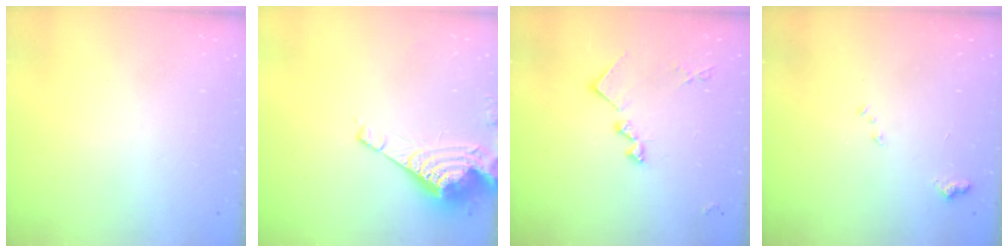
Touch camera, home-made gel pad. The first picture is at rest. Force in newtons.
{"total": 10.1, "press": 10.0, "slide": 1.1}
{"total": 11.0, "press": 11.0, "slide": 0.3}
{"total": 7.7, "press": 7.7, "slide": 0.8}